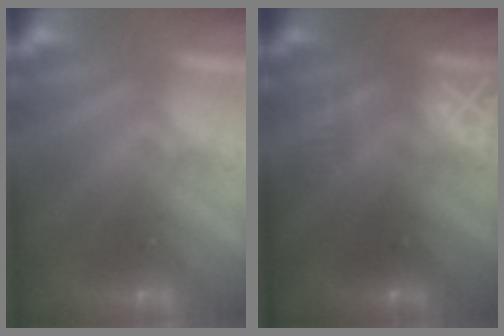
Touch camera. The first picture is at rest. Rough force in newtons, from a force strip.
{"total": 3.1}